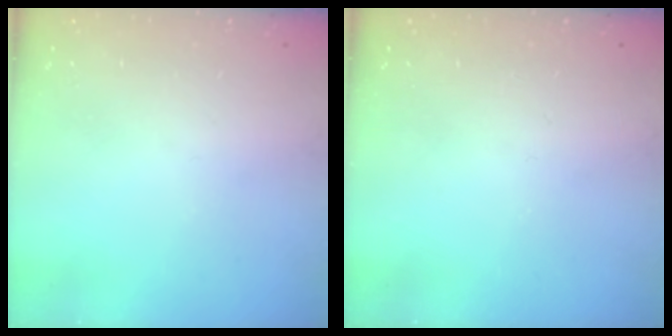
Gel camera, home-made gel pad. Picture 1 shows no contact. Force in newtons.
{"total": 0.0}